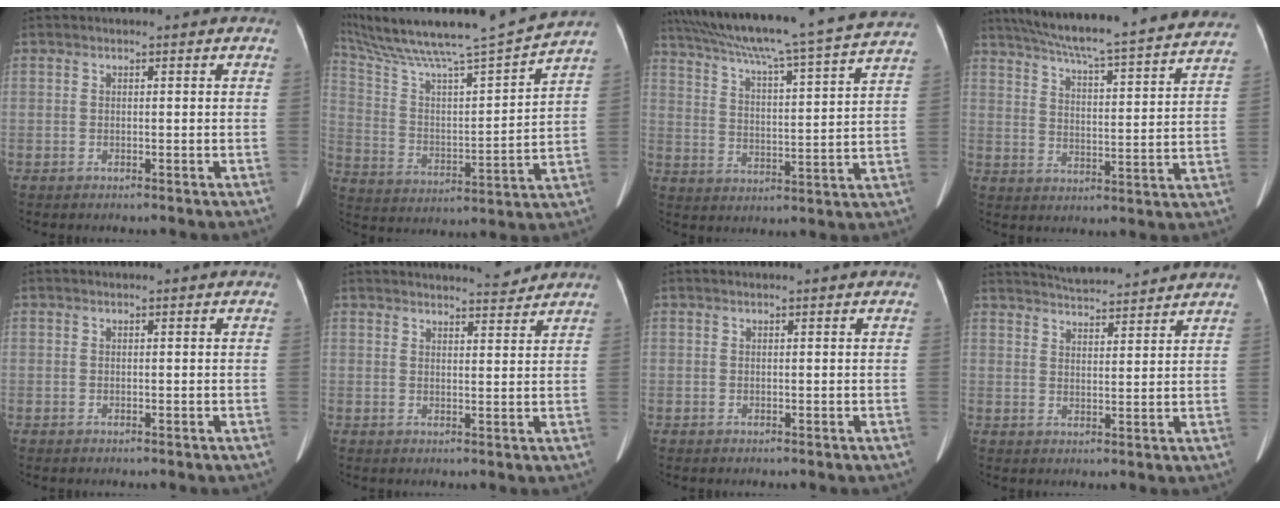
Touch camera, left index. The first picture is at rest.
{"total": 18.6, "force": [16.7, -1.2, 8.1], "torque": [-0.154, -0.024, 0.273]}
{"total": 26.3, "force": [23.1, -0.5, 12.6], "torque": [-0.215, -0.016, 0.318]}
{"total": 29.4, "force": [26.5, 1.7, 12.6], "torque": [-0.203, -0.040, 0.340]}
{"total": 0.0}
{"total": 6.7, "force": [6.5, 0.4, 1.6], "torque": [-0.021, -0.002, 0.077]}
{"total": 0.7, "force": [0.6, -0.1, 0.3], "torque": [-0.007, 0.012, 0.013]}
{"total": 11.4, "force": [10.8, 0.7, 3.5], "torque": [-0.064, 0.017, 0.156]}